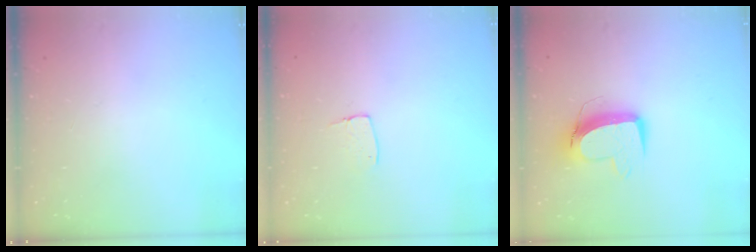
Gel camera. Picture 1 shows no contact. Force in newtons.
{"total": 5.5, "press": 5.5, "slide": 0.4}
{"total": 10.9, "press": 10.8, "slide": 1.2}